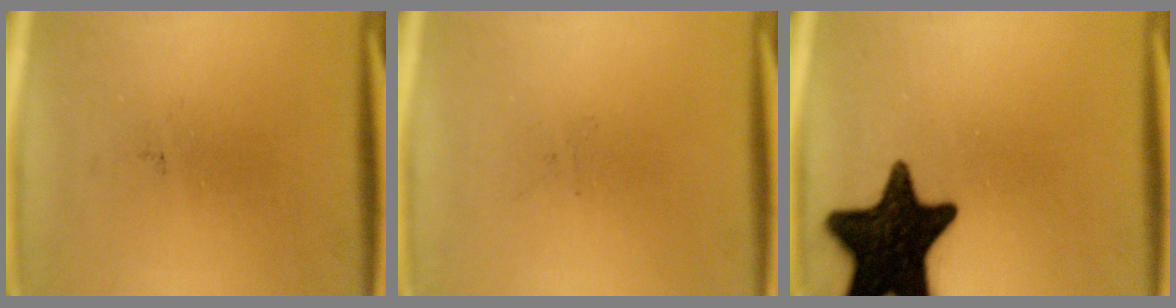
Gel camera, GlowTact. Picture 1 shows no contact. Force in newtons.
{"total": 0.0}
{"total": 18.8}